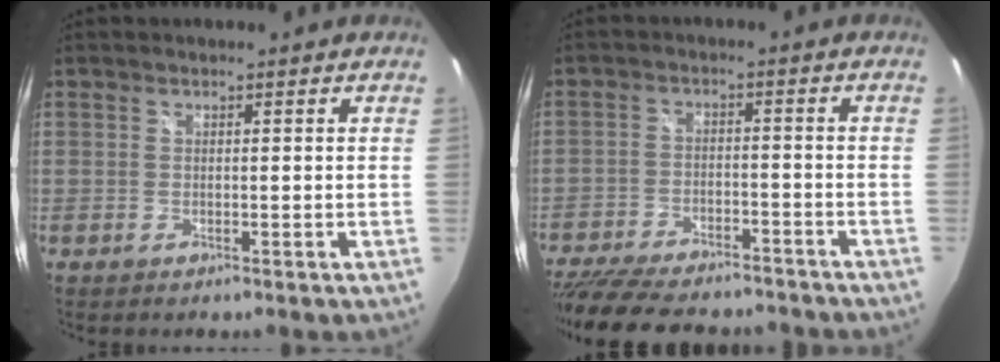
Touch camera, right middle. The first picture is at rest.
{"total": 19.5, "force": [-16.3, 5.9, 8.9], "torque": [-0.191, -0.028, -0.241]}